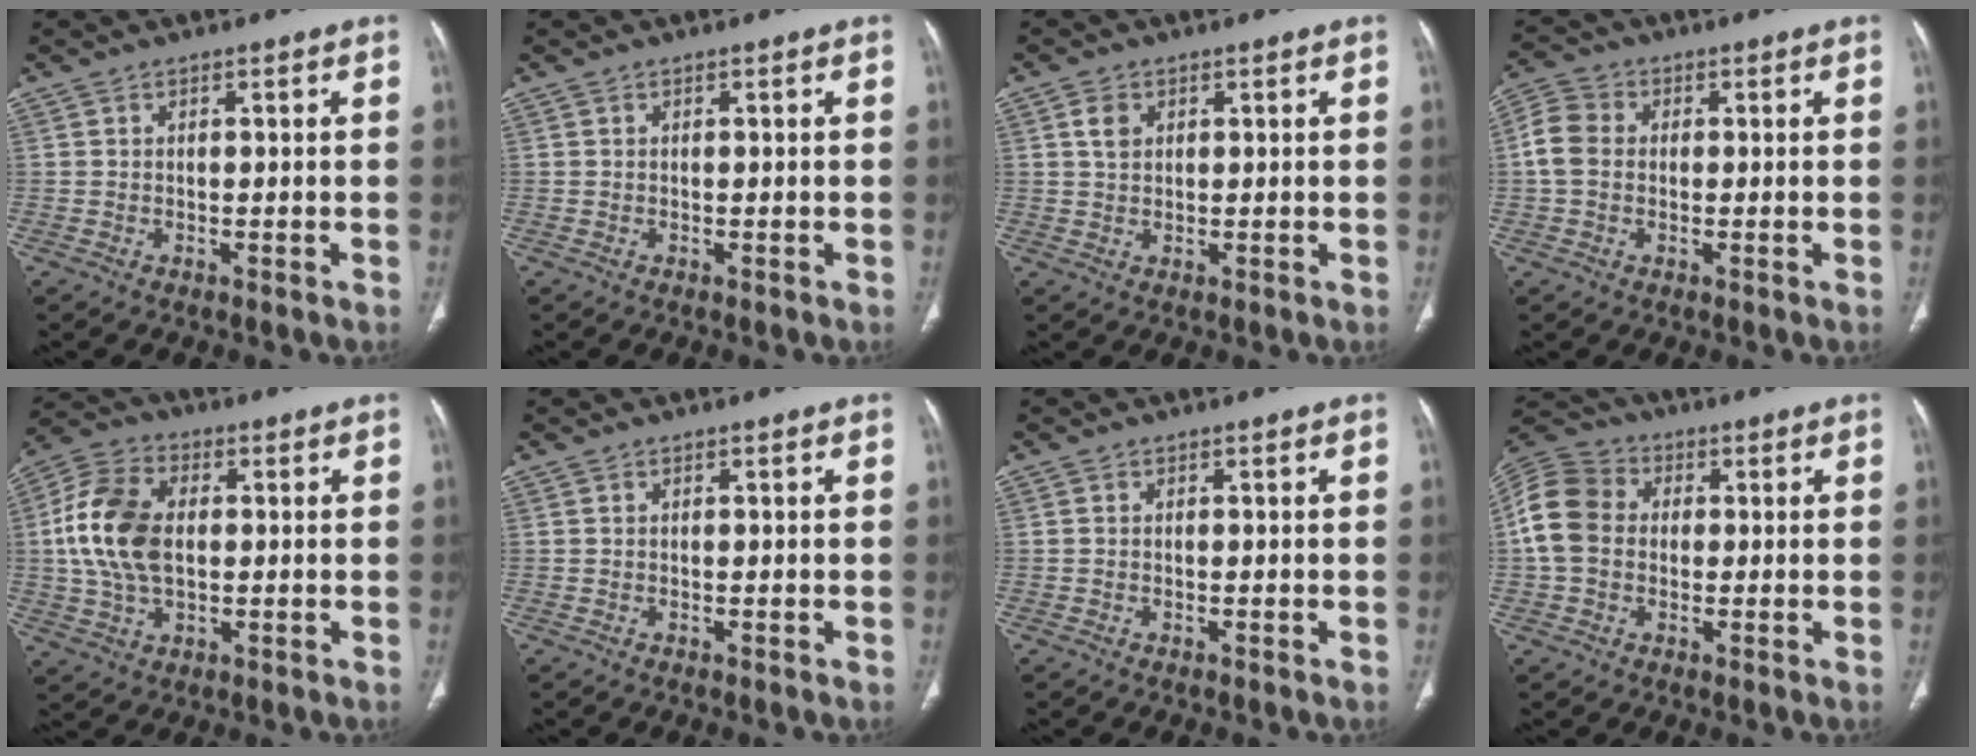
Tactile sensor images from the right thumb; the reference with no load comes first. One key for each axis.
{"total": 0.0}
{"total": 2.9, "fx": 1.1, "fy": 2.1, "fz": 1.7, "tx": -0.021, "ty": 0.000, "tz": 0.023}
{"total": 5.8, "fx": 0.0, "fy": 4.7, "fz": 3.5, "tx": -0.074, "ty": 0.016, "tz": -0.008}
{"total": 13.7, "fx": 0.8, "fy": 8.6, "fz": 10.6, "tx": -0.213, "ty": 0.016, "tz": 0.014}
{"total": 0.0}
{"total": 0.0}
{"total": 10.5, "fx": 0.3, "fy": 8.5, "fz": 6.2, "tx": -0.123, "ty": 0.028, "tz": -0.007}